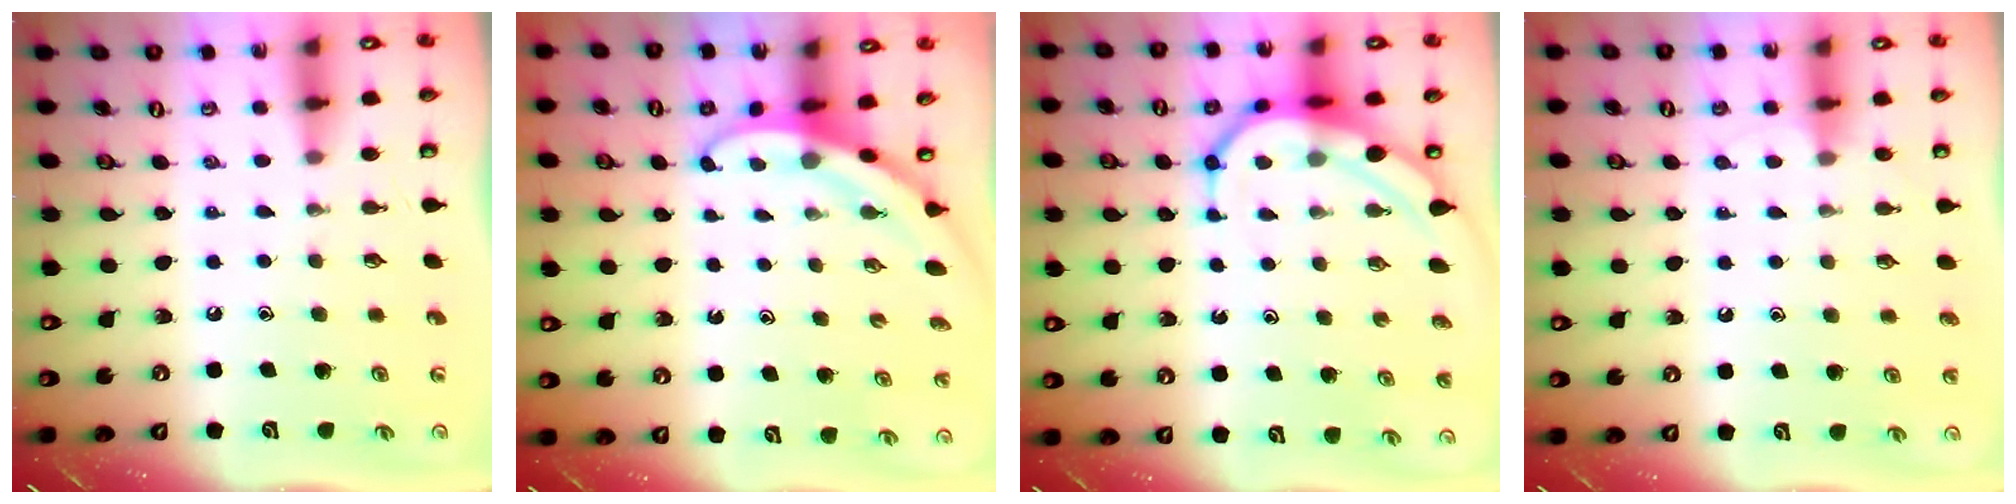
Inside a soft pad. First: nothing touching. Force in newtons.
{"total": 3.1, "press": 3.1, "slide": 0.1}
{"total": 8.0, "press": 7.9, "slide": 0.9}
{"total": 2.7, "press": 2.7, "slide": 0.3}